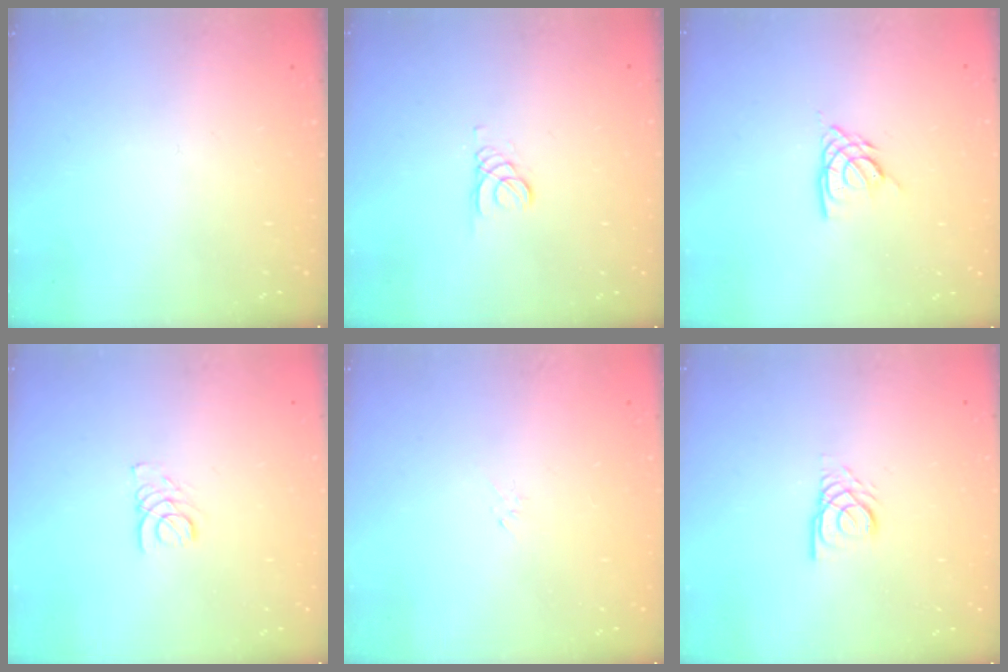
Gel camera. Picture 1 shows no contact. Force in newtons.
{"total": 1.5, "press": 1.5, "slide": 0.1}
{"total": 6.0, "press": 6.0, "slide": 0.6}
{"total": 1.9, "press": 1.9, "slide": 0.2}
{"total": 0.7, "press": 0.5, "slide": 0.4}
{"total": 3.0, "press": 2.9, "slide": 0.3}